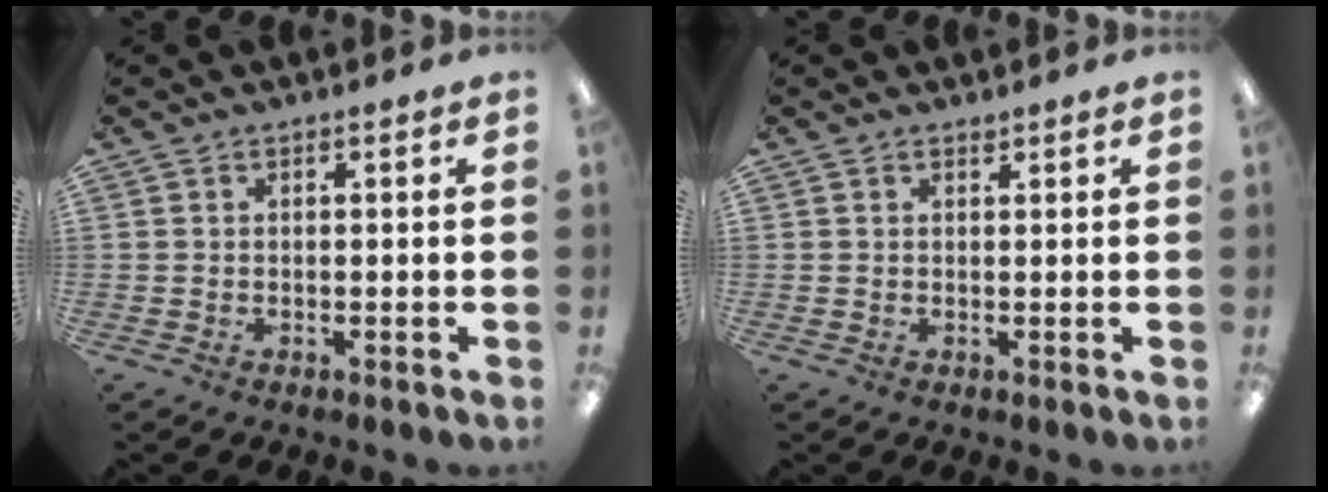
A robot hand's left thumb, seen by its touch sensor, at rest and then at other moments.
{"total": 0.8, "force": [0.8, 0.2, 0.0], "torque": [0.000, -0.003, 0.015]}